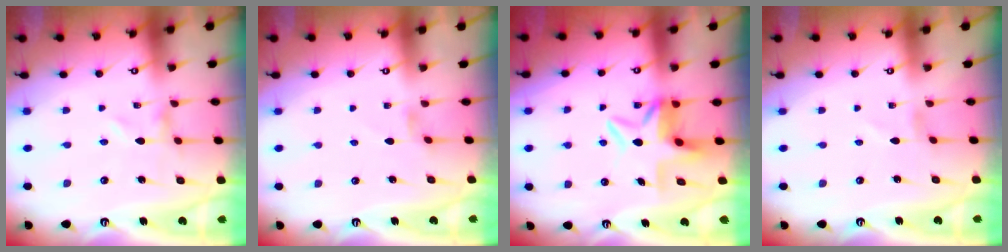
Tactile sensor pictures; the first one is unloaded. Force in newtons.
{"total": 1.7, "press": 1.7, "slide": 0.3}
{"total": 6.6, "press": 6.2, "slide": 2.3}
{"total": 0.0}